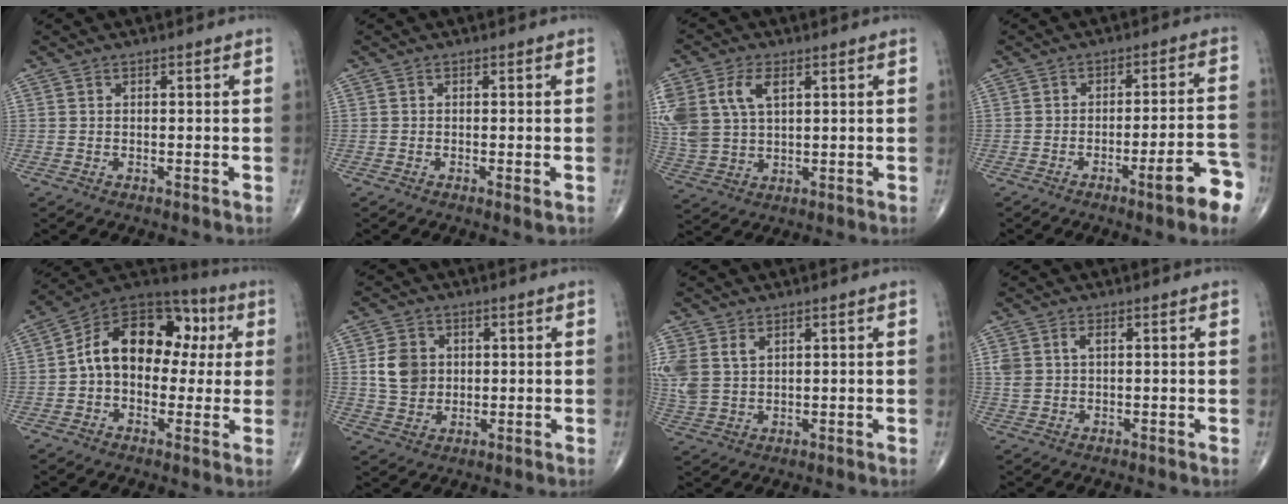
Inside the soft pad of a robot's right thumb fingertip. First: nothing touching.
{"total": 1.2, "force": [-0.4, 0.2, 1.1], "torque": [-0.023, -0.006, -0.008]}
{"total": 13.7, "force": [4.6, 8.5, 9.7], "torque": [-0.234, -0.001, 0.097]}
{"total": 10.1, "force": [-5.2, 1.1, 8.6], "torque": [-0.108, 0.030, -0.071]}
{"total": 17.5, "force": [1.8, 11.9, 12.6], "torque": [-0.157, 0.047, 0.016]}
{"total": 7.2, "force": [1.1, 5.9, 3.9], "torque": [-0.053, -0.003, 0.024]}
{"total": 8.2, "force": [3.0, 5.6, 5.2], "torque": [-0.130, 0.001, 0.073]}
{"total": 3.2, "force": [0.9, 1.8, 2.5], "torque": [-0.063, 0.009, 0.022]}